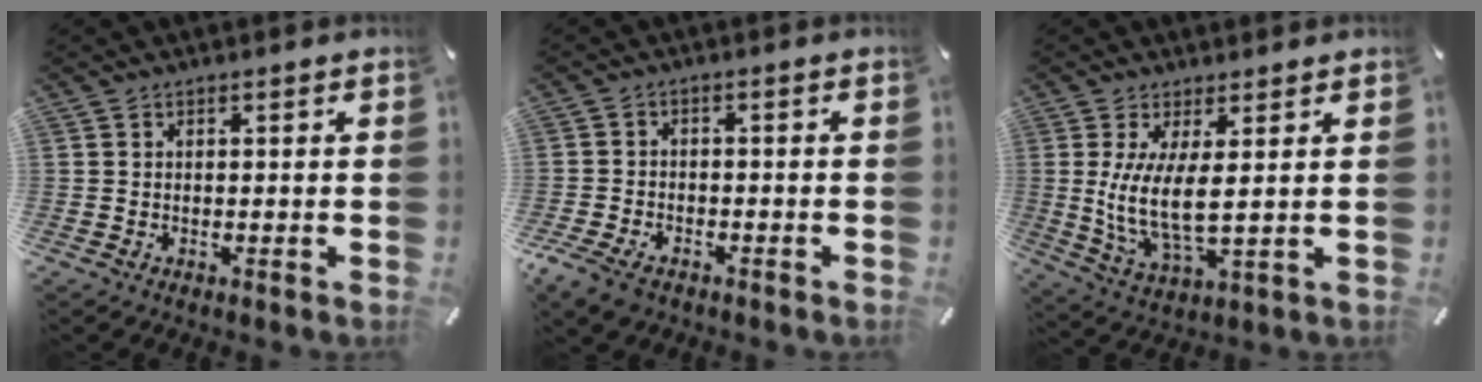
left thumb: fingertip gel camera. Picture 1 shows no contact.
{"total": 4.8, "force": [-3.2, 2.8, 2.2], "torque": [-0.058, 0.014, -0.065]}
{"total": 9.4, "force": [1.7, 2.8, 8.8], "torque": [-0.197, -0.017, 0.029]}